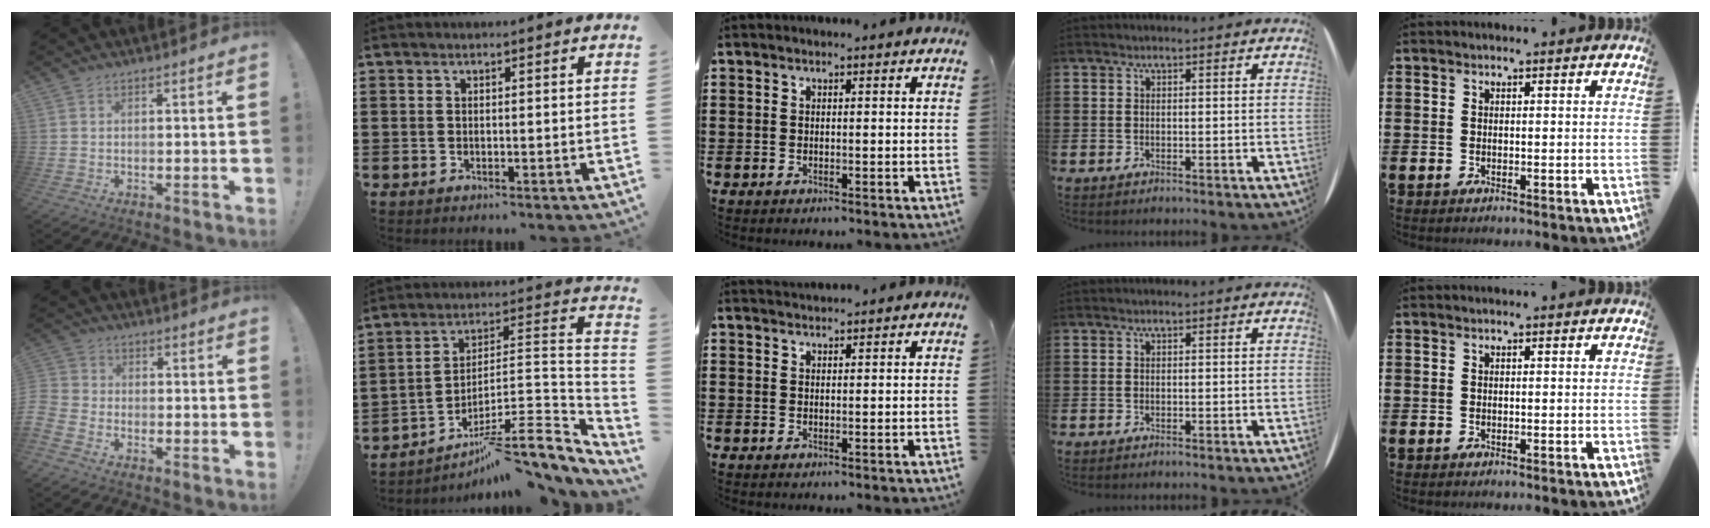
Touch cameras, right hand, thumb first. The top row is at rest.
{"thumb": {"total": 5.4, "force": [-3.7, 3.6, 1.7], "torque": [-0.053, 0.020, -0.070]}, "index": {"total": 8.9, "force": [-6.0, 1.4, 6.4], "torque": [-0.099, -0.005, -0.121]}, "middle": {"total": 1.3, "force": [1.3, 0.2, -0.2], "torque": [0.001, 0.003, 0.025]}}